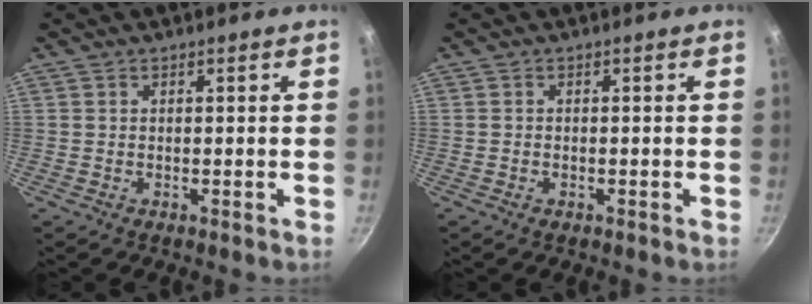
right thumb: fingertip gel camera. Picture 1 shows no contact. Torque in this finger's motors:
{"motor_torque": [-0.55, -0.20, -0.44, 0.03, 0.04]}